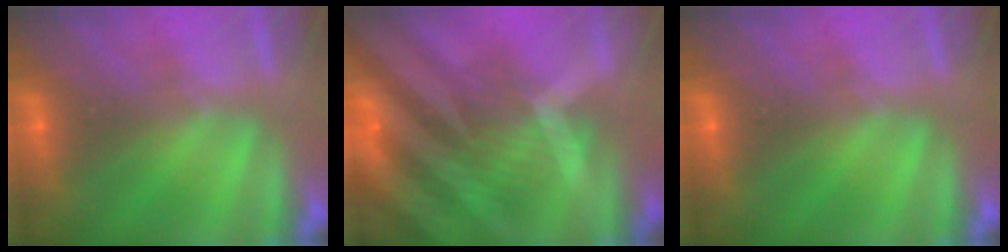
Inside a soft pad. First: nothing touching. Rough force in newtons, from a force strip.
{"total": 9.1}
{"total": 0.0}